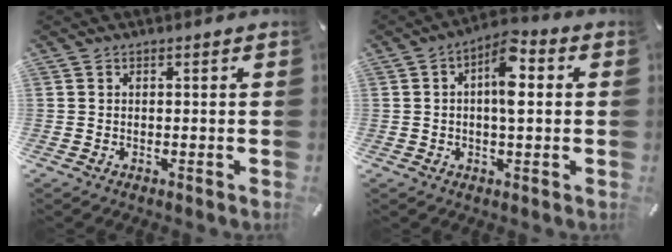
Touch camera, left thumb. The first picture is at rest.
{"total": 8.3, "force": [1.2, 3.7, 7.4], "torque": [-0.115, 0.006, 0.017]}